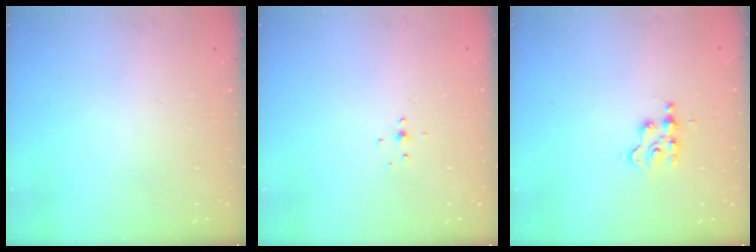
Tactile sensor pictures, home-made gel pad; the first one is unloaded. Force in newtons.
{"total": 3.1, "press": 3.0, "slide": 0.7}
{"total": 2.9, "press": 2.8, "slide": 0.3}